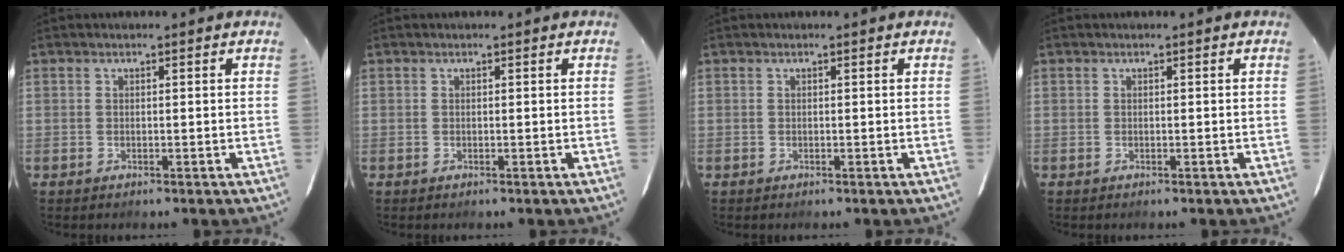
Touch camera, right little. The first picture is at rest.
{"total": 0.0}
{"total": 0.0}
{"total": 0.0}